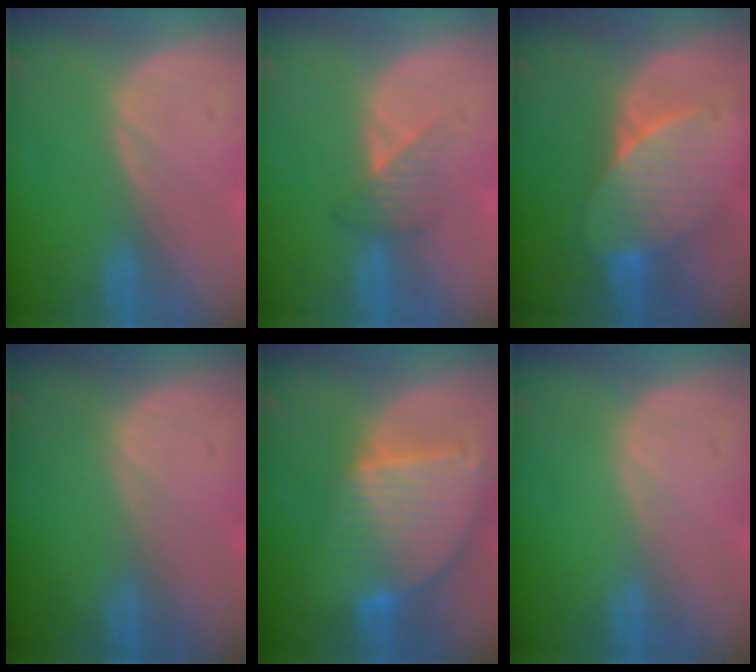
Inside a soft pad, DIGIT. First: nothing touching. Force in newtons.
{"total": 3.2, "press": 3.0, "slide": 1.1}
{"total": 7.0, "press": 6.6, "slide": 2.4}
{"total": 0.0}
{"total": 9.4, "press": 8.1, "slide": 4.8}
{"total": 0.0}